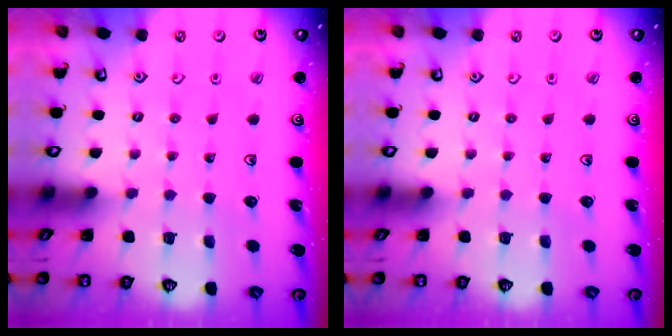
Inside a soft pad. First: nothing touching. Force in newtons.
{"total": 0.0}